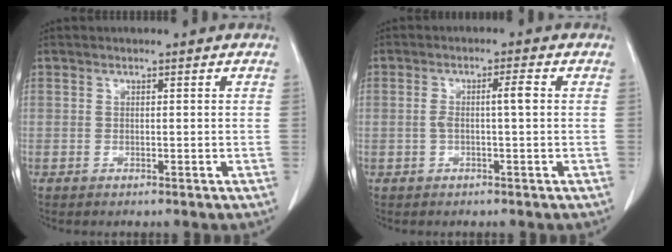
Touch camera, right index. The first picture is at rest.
{"total": 3.4, "force": [0.2, 0.1, 3.4], "torque": [-0.066, 0.010, 0.006]}